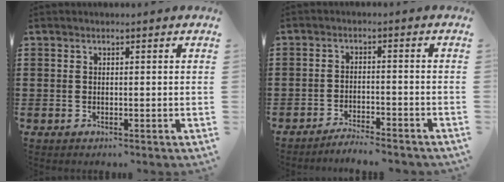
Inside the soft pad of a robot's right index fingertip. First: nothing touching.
{"total": 3.0, "force": [-3.0, 0.0, 0.4], "torque": [-0.011, 0.002, -0.063]}